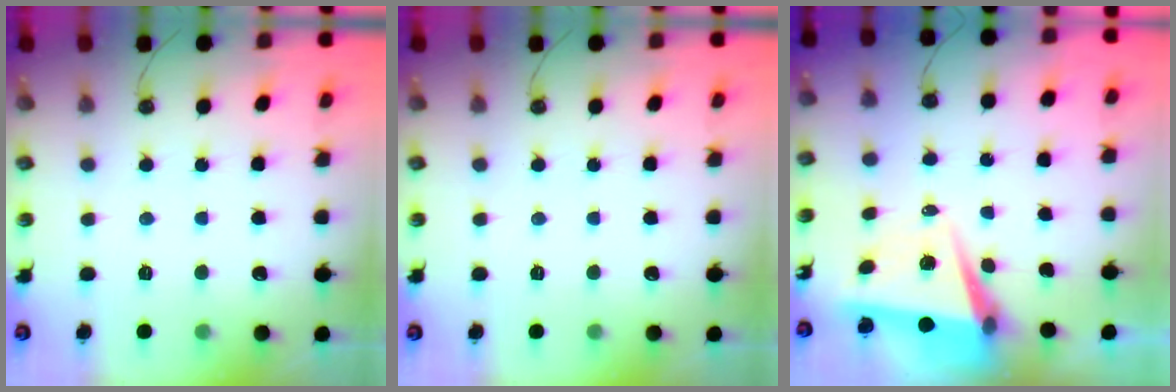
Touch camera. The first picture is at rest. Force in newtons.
{"total": 0.0}
{"total": 6.9, "press": 5.5, "slide": 4.1}